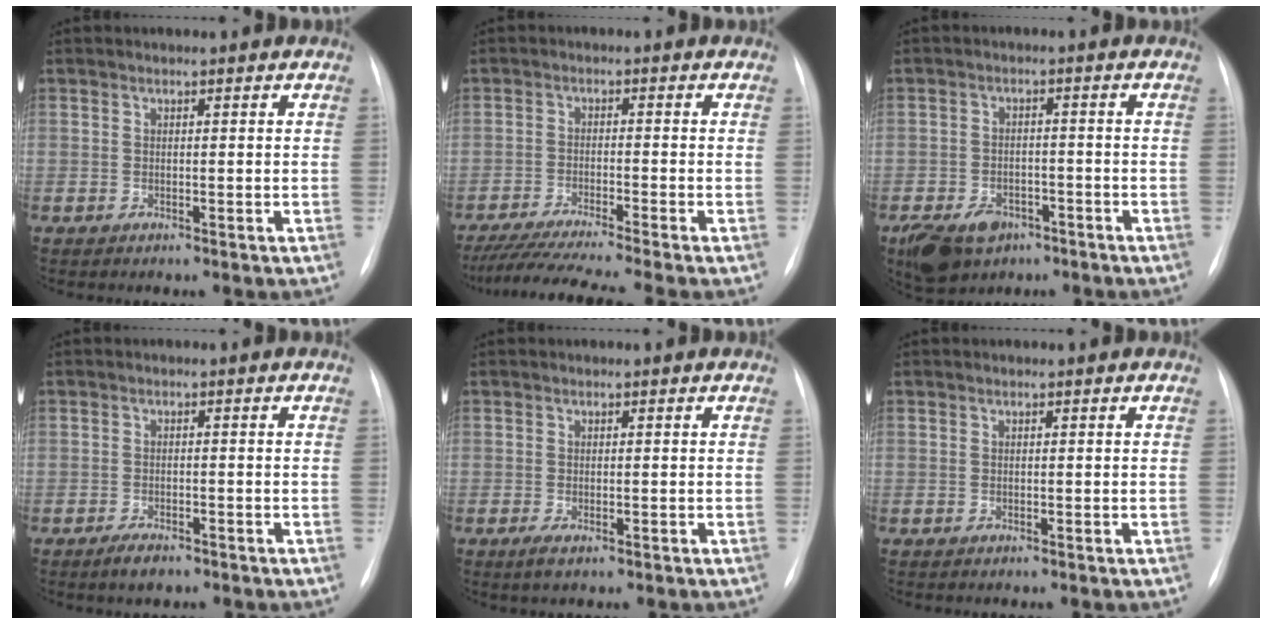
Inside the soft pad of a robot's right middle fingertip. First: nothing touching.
{"total": 11.6, "force": [-9.9, -1.3, 5.8], "torque": [-0.088, -0.023, -0.158]}
{"total": 9.5, "force": [-5.8, 6.1, 4.4], "torque": [-0.088, 0.003, -0.086]}
{"total": 2.6, "force": [-1.9, 1.0, 1.4], "torque": [-0.032, -0.003, -0.027]}
{"total": 1.6, "force": [-0.7, 0.6, 1.3], "torque": [-0.023, -0.004, -0.007]}
{"total": 0.0}